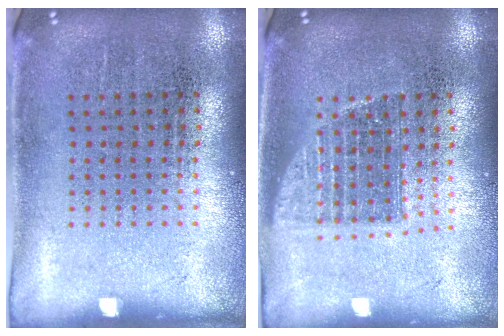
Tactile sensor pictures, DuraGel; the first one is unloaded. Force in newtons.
{"total": 1.3, "press": 1.1, "slide": 0.8}